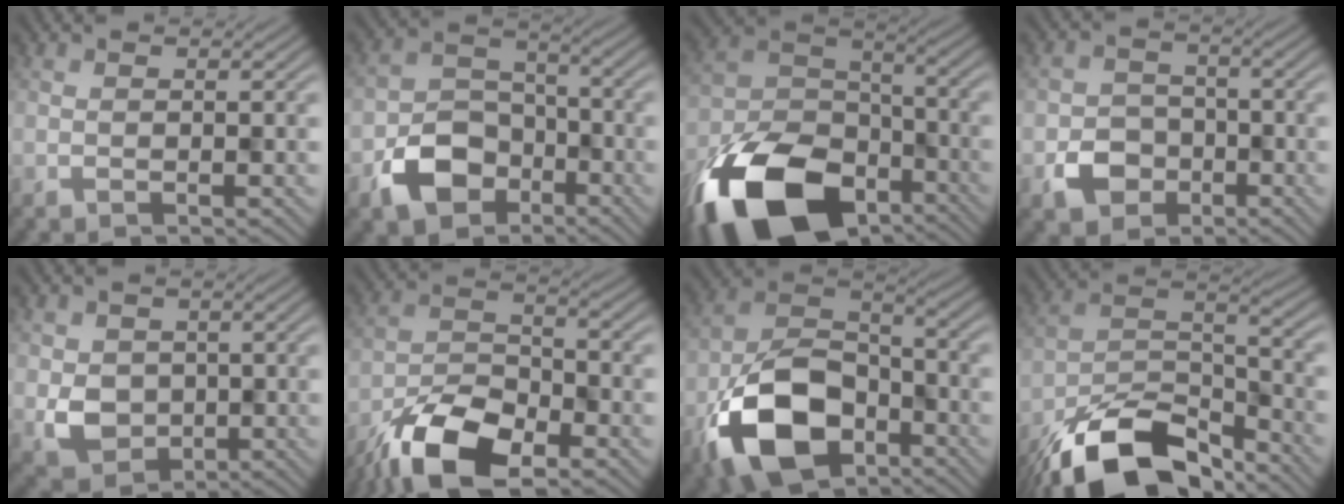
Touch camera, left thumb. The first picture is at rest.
{"total": 8.7, "force": [-4.5, 6.1, 4.2], "torque": [-0.080, -0.016, -0.086]}
{"total": 18.8, "force": [-11.8, 10.6, 10.2], "torque": [-0.226, -0.057, -0.182]}
{"total": 4.5, "force": [-2.1, 3.7, 1.6], "torque": [-0.026, -0.004, -0.041]}
{"total": 4.6, "force": [0.1, 4.1, 2.1], "torque": [-0.048, -0.015, 0.002]}
{"total": 11.4, "force": [-7.5, 4.7, 7.2], "torque": [-0.132, -0.006, -0.153]}
{"total": 14.0, "force": [-6.8, 8.7, 8.6], "torque": [-0.186, -0.028, -0.133]}
{"total": 14.0, "force": [-10.6, 5.3, 7.5], "torque": [-0.151, -0.011, -0.182]}